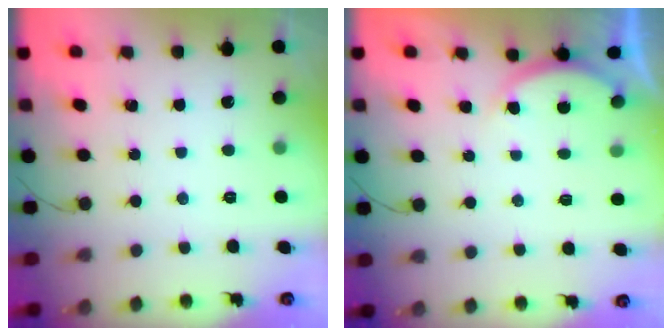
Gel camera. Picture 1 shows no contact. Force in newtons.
{"total": 2.6, "press": 2.5, "slide": 0.7}